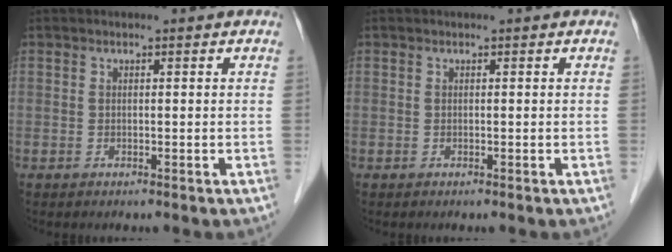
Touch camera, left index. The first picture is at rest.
{"total": 0.0}